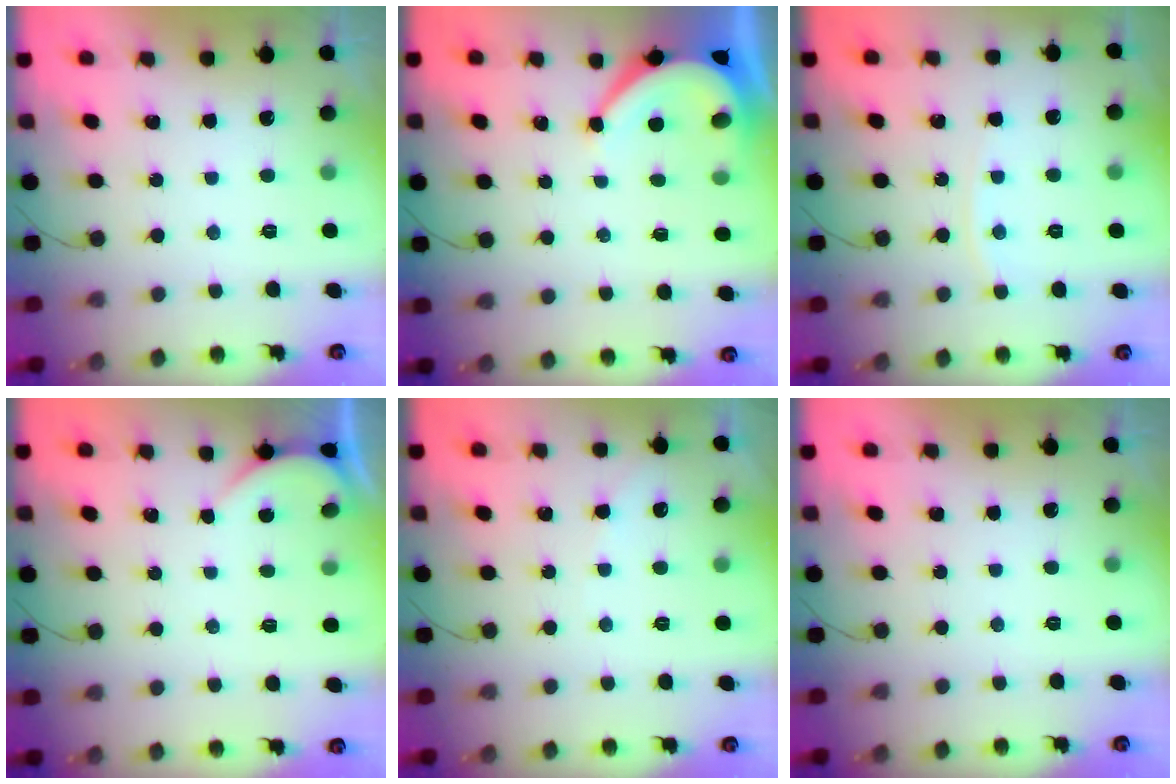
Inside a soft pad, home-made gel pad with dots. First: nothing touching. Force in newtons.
{"total": 6.2, "press": 6.2, "slide": 0.8}
{"total": 4.0, "press": 4.0, "slide": 0.5}
{"total": 0.7, "press": 0.7, "slide": 0.1}
{"total": 4.0, "press": 3.9, "slide": 0.5}
{"total": 0.0}